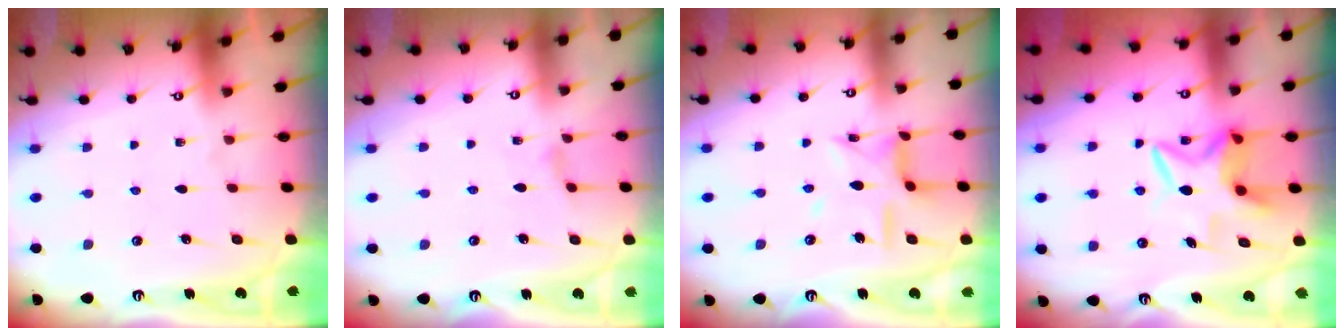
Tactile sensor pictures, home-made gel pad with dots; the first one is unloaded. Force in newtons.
{"total": 0.6, "press": 0.6, "slide": 0.2}
{"total": 11.0, "press": 10.9, "slide": 0.8}
{"total": 7.5, "press": 7.3, "slide": 1.4}